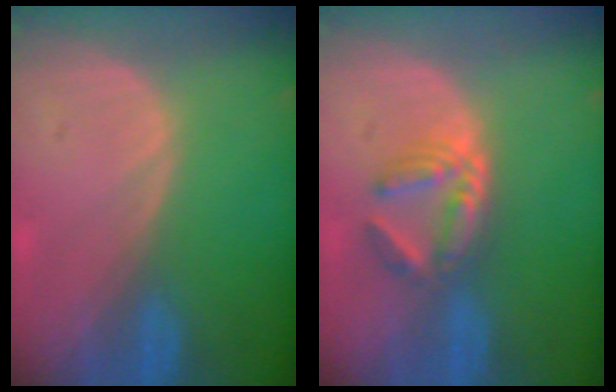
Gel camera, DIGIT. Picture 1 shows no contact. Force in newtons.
{"total": 5.9, "press": 5.2, "slide": 2.9}